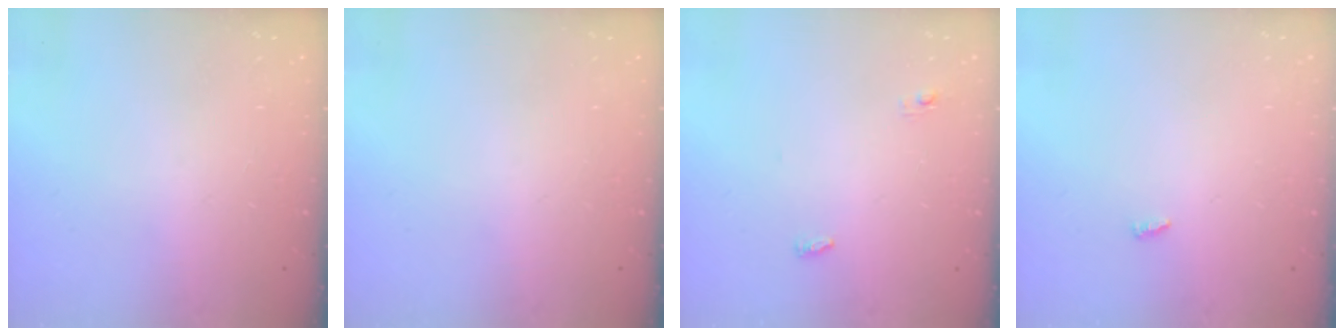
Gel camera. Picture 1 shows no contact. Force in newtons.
{"total": 0.0}
{"total": 3.4, "press": 3.3, "slide": 0.9}
{"total": 2.7, "press": 2.7, "slide": 0.2}